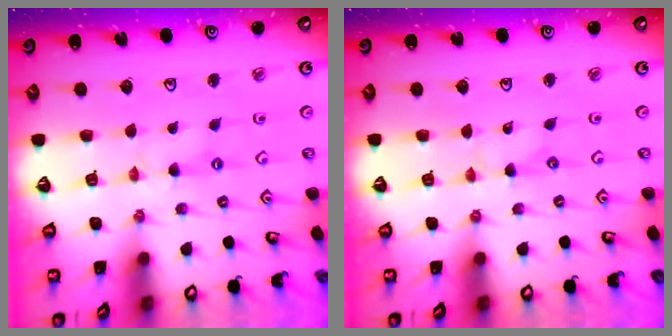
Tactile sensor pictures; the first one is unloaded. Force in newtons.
{"total": 0.0}